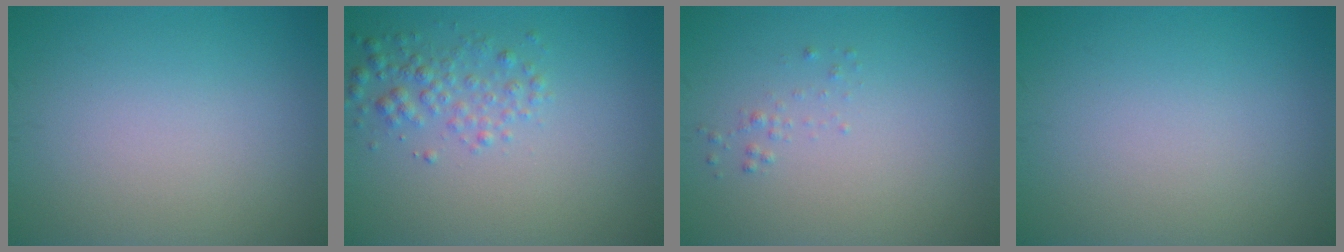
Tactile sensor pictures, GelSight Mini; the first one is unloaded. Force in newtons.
{"total": 2.3, "press": 2.3, "slide": 0.0}
{"total": 0.6, "press": 0.6, "slide": 0.1}
{"total": 0.0}